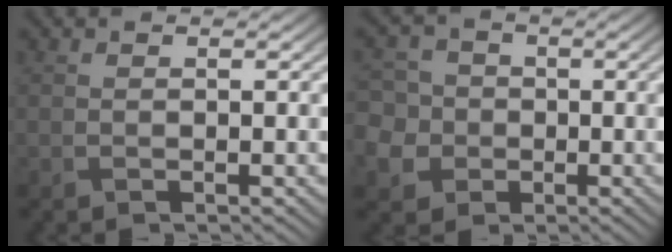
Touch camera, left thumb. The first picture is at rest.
{"total": 8.0, "force": [-1.6, 7.5, 2.5], "torque": [-0.095, -0.003, -0.061]}